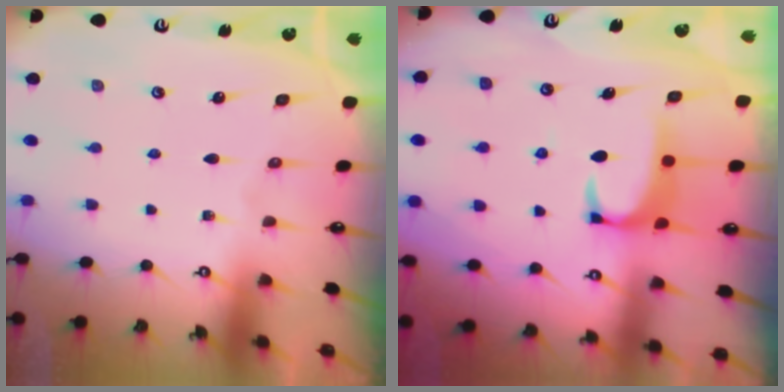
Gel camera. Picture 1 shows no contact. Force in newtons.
{"total": 1.9, "press": 1.9, "slide": 0.3}